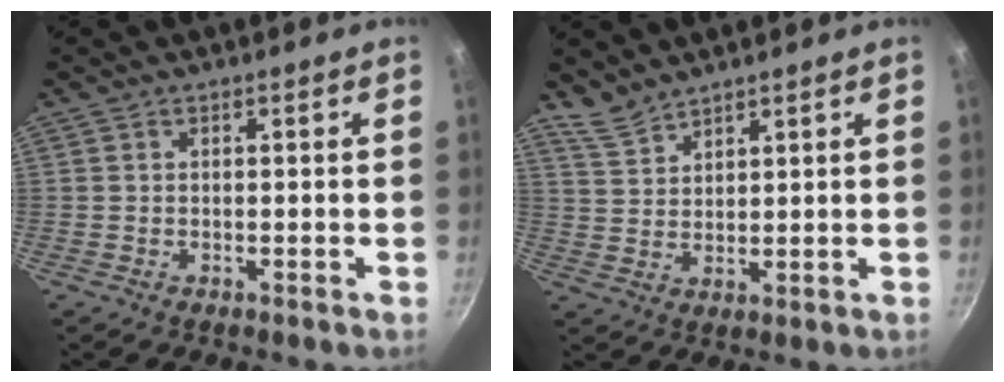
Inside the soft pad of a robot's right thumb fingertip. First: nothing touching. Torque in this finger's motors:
{"motor_torque": [0.38, 0.59, 0.29, -0.01, 0.10]}